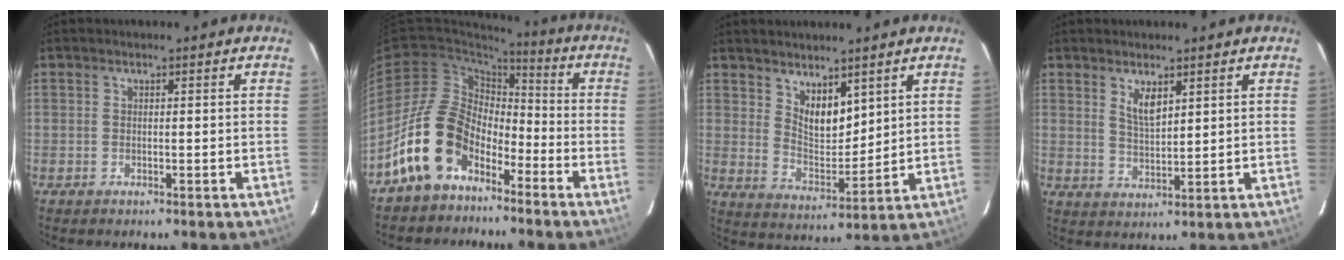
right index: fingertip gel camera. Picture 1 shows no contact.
{"total": 14.7, "force": [-8.8, 9.4, 7.2], "torque": [-0.143, 0.024, -0.154]}
{"total": 7.5, "force": [4.9, 3.5, 4.3], "torque": [-0.064, -0.007, 0.095]}
{"total": 4.4, "force": [2.5, 1.6, 3.2], "torque": [-0.058, -0.005, 0.049]}